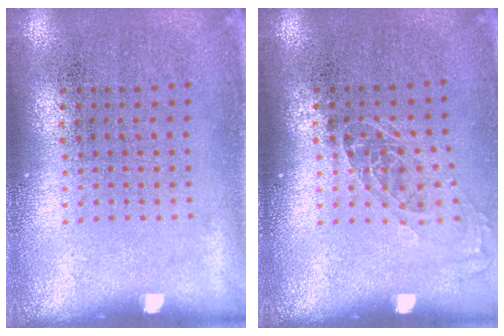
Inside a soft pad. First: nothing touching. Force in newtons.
{"total": 1.0, "press": 0.9, "slide": 0.5}